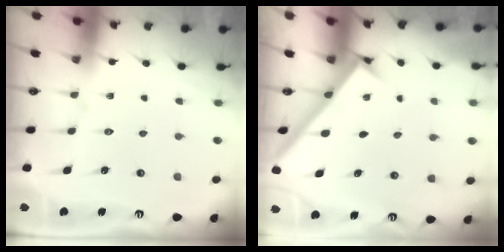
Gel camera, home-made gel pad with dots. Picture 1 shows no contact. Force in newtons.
{"total": 2.6, "press": 2.6, "slide": 0.4}